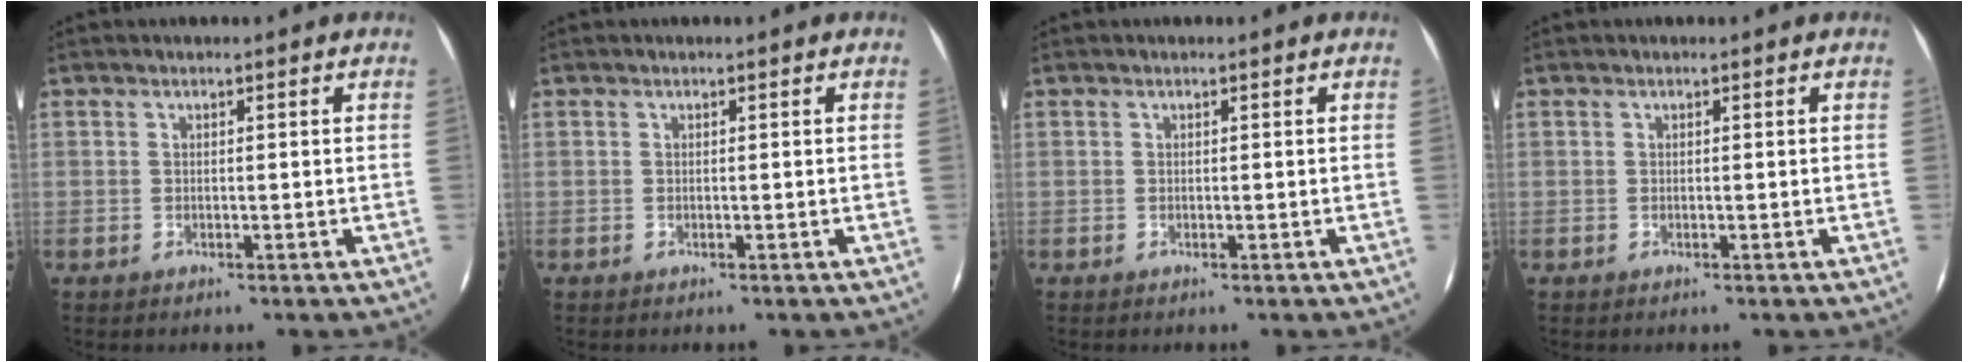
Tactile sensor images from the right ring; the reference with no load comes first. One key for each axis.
{"total": 0.0}
{"total": 0.0}
{"total": 0.0}